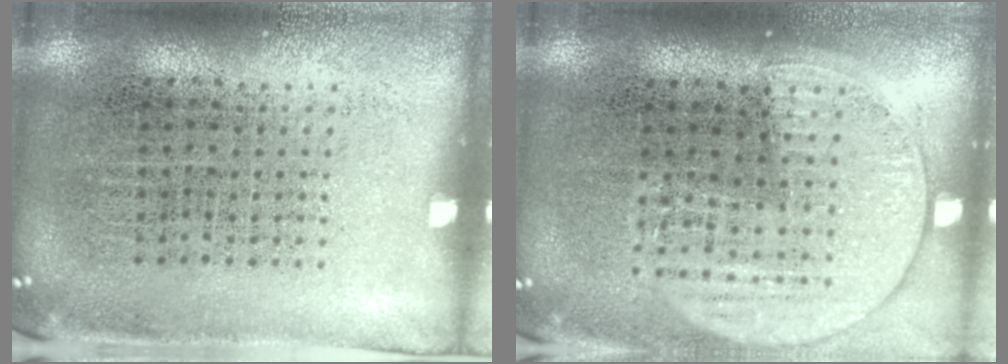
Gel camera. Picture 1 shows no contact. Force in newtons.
{"total": 1.4, "press": 1.3, "slide": 0.5}